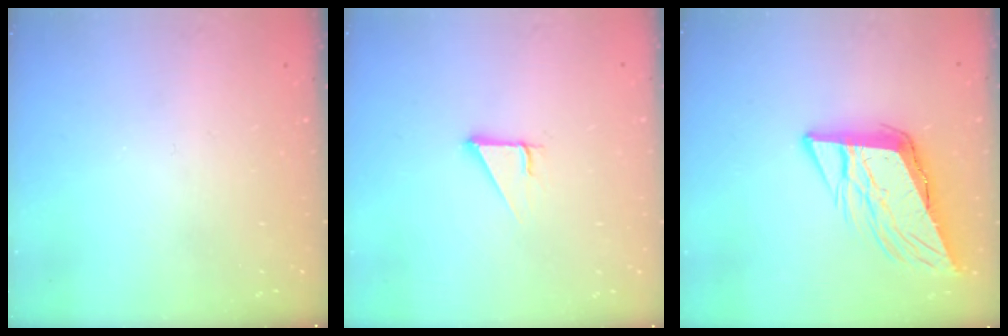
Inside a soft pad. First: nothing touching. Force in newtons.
{"total": 2.8, "press": 2.8, "slide": 0.0}
{"total": 10.6, "press": 10.2, "slide": 2.8}